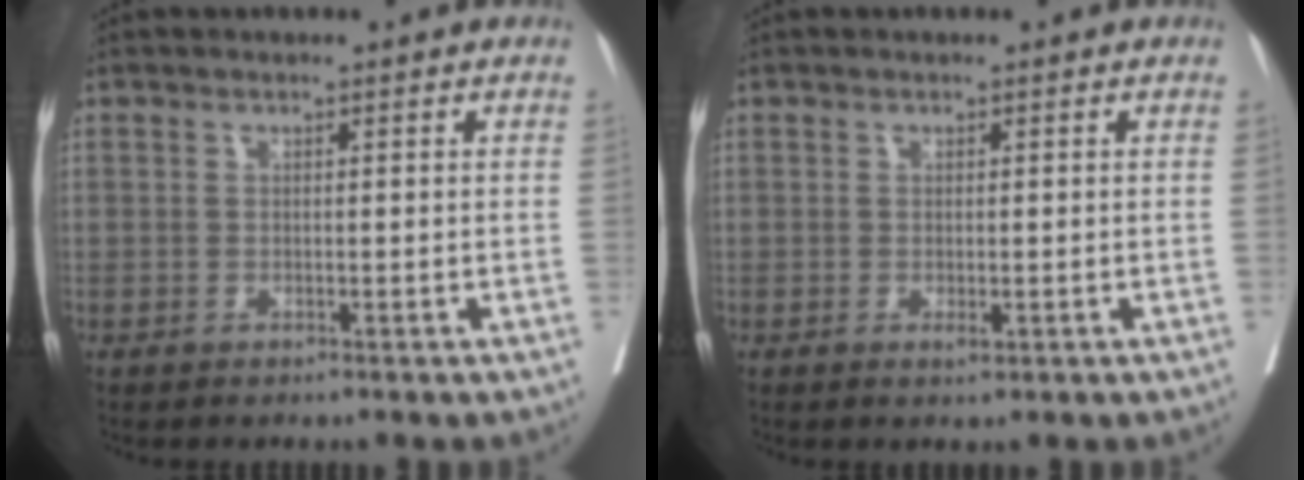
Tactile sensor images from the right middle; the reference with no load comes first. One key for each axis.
{"total": 0.8, "fx": -0.3, "fy": 0.3, "fz": 0.7, "tx": -0.012, "ty": -0.004, "tz": -0.003}